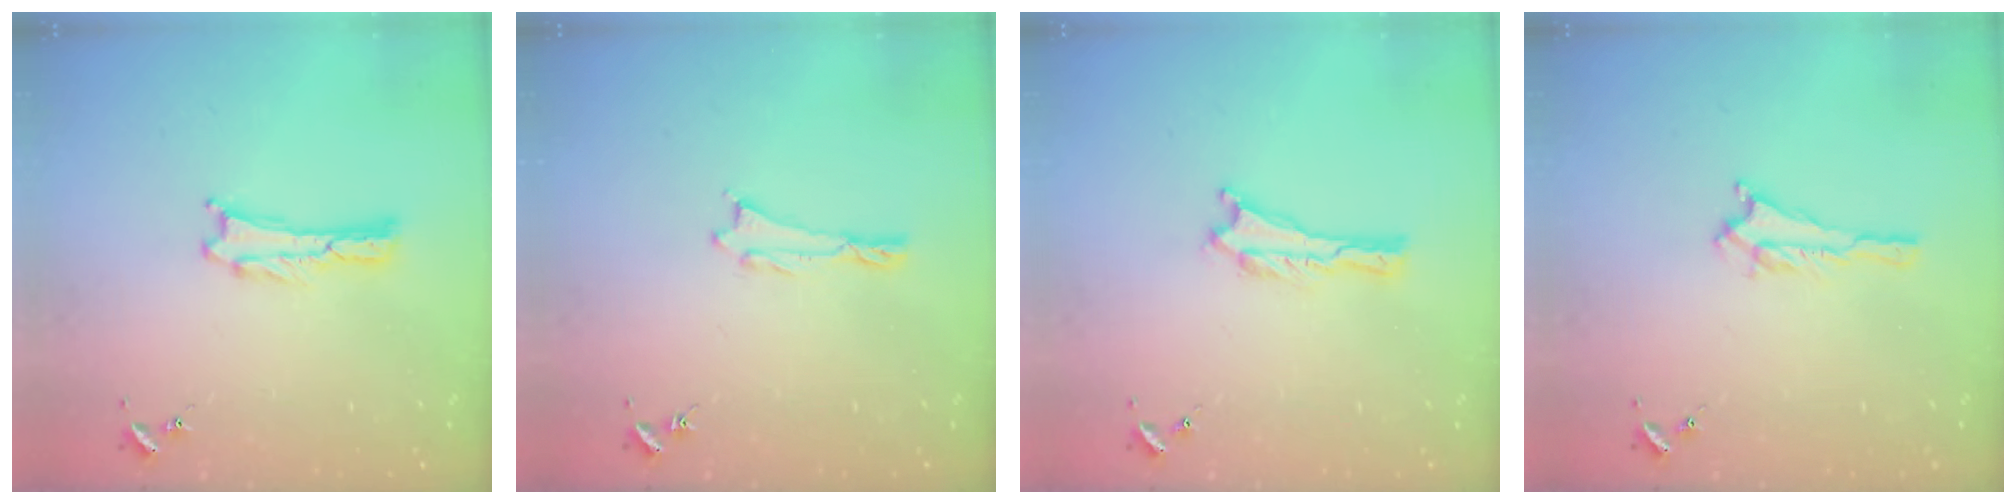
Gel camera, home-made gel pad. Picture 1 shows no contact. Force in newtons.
{"total": 0.0}
{"total": 0.0}
{"total": 1.5, "press": 1.4, "slide": 0.2}